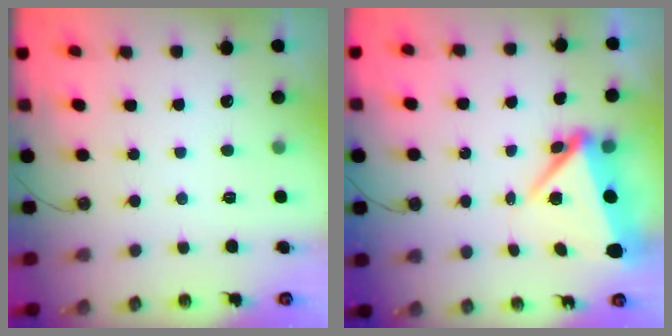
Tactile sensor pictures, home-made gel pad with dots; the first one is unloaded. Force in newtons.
{"total": 7.4, "press": 7.1, "slide": 2.1}